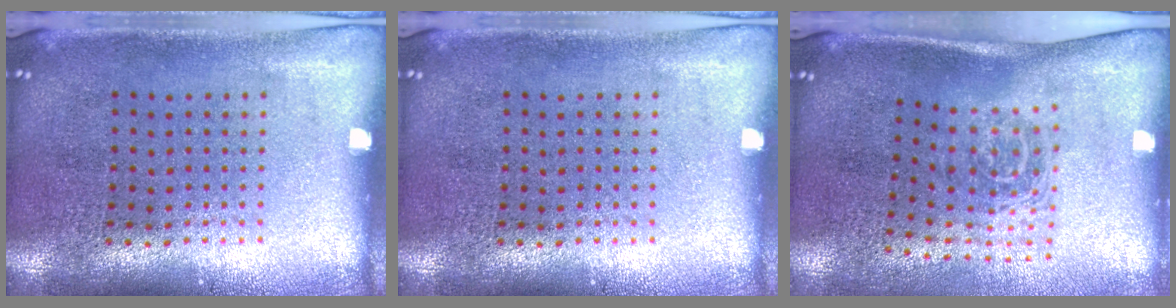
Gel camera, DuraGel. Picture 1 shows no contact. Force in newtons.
{"total": 0.0}
{"total": 1.7, "press": 1.1, "slide": 1.3}